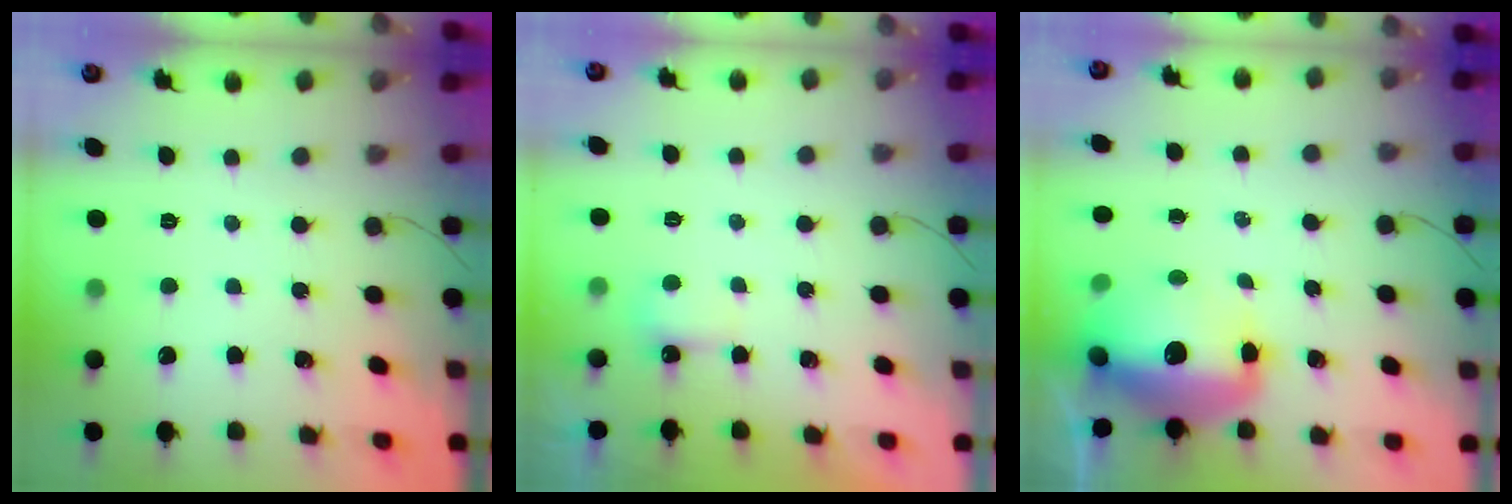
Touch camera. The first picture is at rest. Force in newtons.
{"total": 3.0, "press": 2.9, "slide": 0.8}
{"total": 15.9, "press": 15.4, "slide": 3.8}